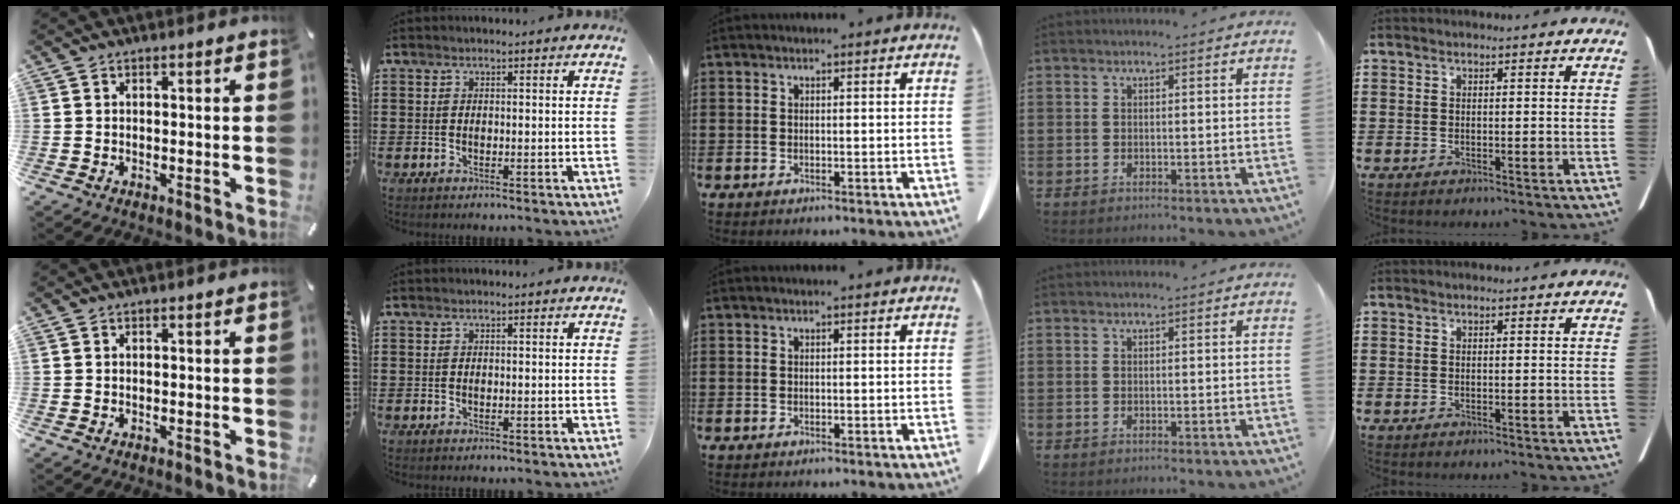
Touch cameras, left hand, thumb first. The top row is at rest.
{}